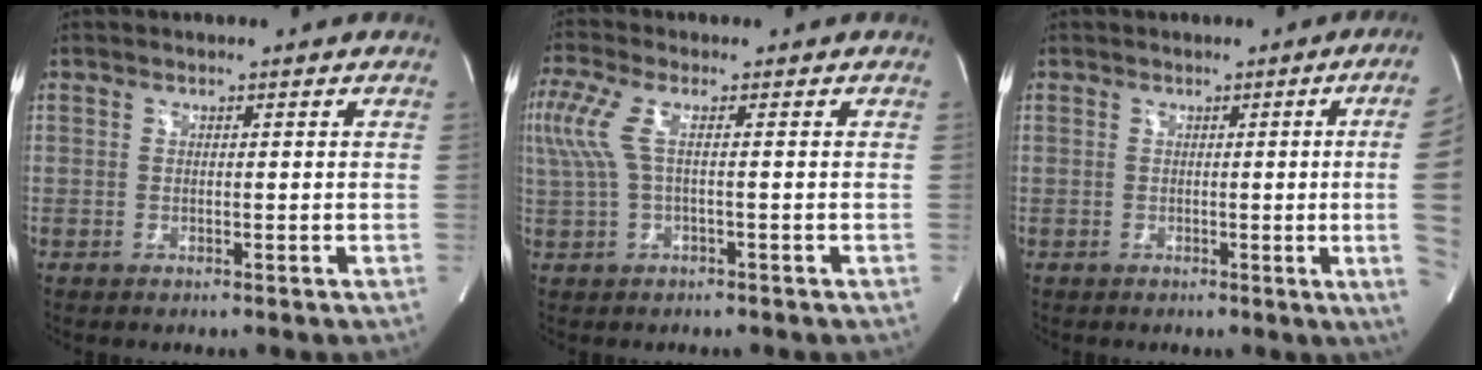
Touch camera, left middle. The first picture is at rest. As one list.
[{"total": 5.1, "force": [0.8, 1.1, 4.9], "torque": [-0.141, 0.025, 0.019]}, {"total": 9.5, "force": [-0.1, -3.4, 8.8], "torque": [-0.075, -0.015, -0.006]}]